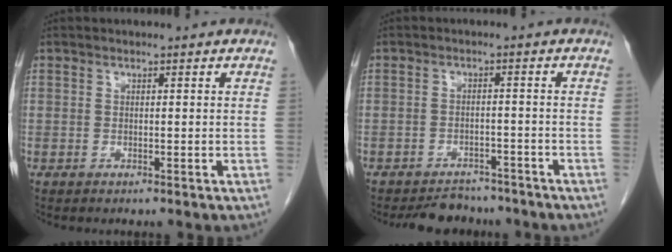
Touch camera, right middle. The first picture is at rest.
{"total": 6.1, "force": [-5.6, 2.5, 0.6], "torque": [0.000, 0.002, -0.078]}